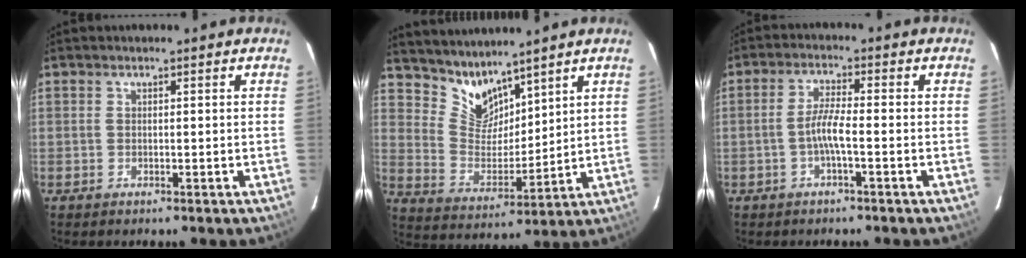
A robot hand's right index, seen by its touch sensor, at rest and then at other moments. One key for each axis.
{"total": 8.6, "fx": 7.6, "fy": 3.3, "fz": 2.2, "tx": -0.040, "ty": -0.007, "tz": 0.157}
{"total": 4.0, "fx": -1.5, "fy": 0.0, "fz": 3.7, "tx": -0.079, "ty": 0.005, "tz": -0.030}